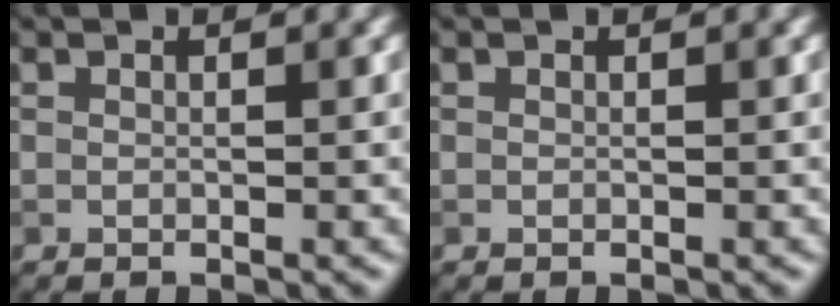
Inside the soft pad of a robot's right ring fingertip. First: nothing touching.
{"total": 0.0}